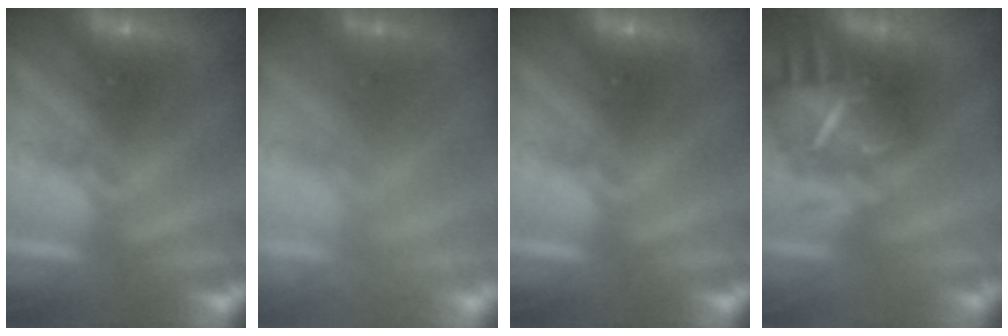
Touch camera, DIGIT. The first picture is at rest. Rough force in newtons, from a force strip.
{"total": 2.3}
{"total": 0.0}
{"total": 8.4}